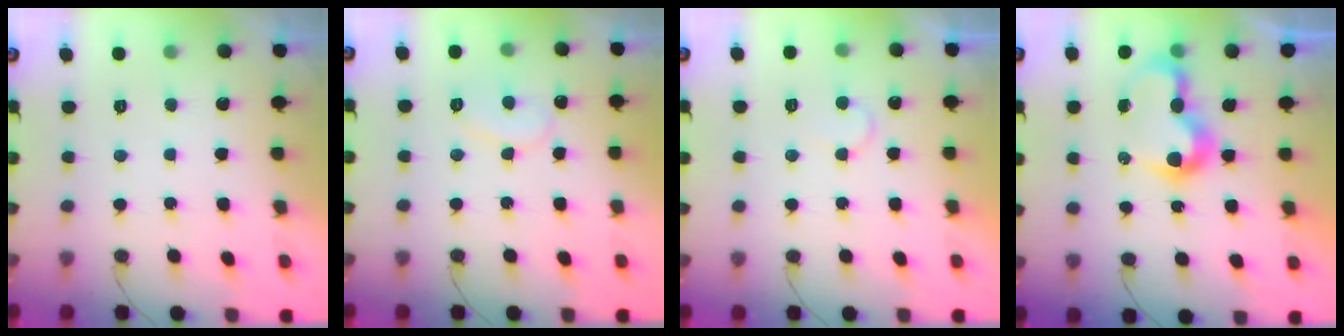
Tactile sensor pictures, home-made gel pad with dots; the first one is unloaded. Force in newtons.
{"total": 8.0, "press": 7.9, "slide": 0.7}
{"total": 4.5, "press": 4.5, "slide": 0.5}
{"total": 9.3, "press": 9.3, "slide": 0.7}